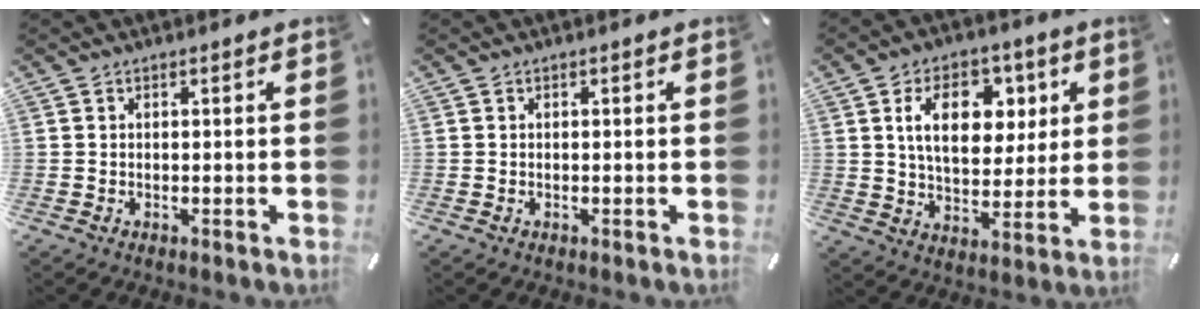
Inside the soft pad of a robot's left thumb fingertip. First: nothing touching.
{"total": 0.0}
{"total": 14.3, "force": [4.7, 9.3, 9.7], "torque": [-0.145, 0.001, 0.080]}